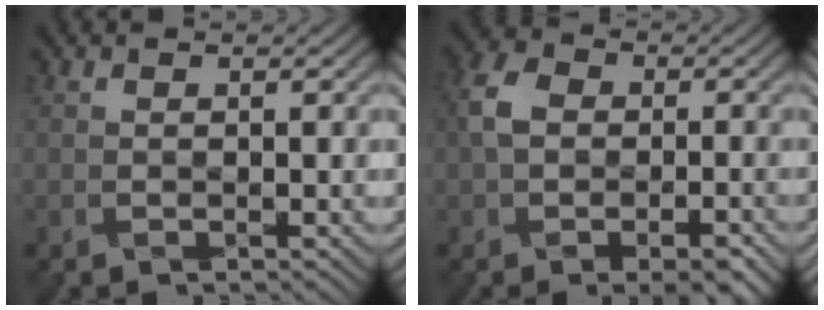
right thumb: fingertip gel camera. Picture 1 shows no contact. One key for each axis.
{"total": 6.0, "fx": -1.8, "fy": 4.3, "fz": 3.8, "tx": -0.072, "ty": -0.007, "tz": -0.040}